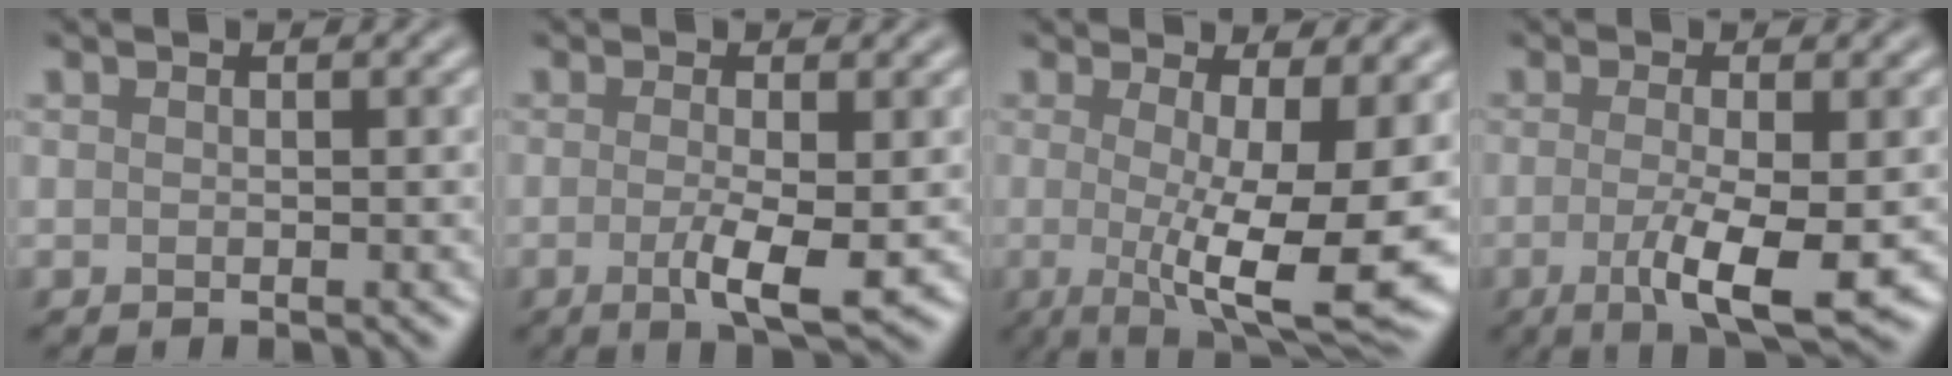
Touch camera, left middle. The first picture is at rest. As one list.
[{"total": 3.8, "force": [-0.9, 0.7, 3.6], "torque": [-0.070, -0.011, -0.017]}, {"total": 11.8, "force": [-1.2, 2.7, 11.4], "torque": [-0.146, -0.014, -0.017]}, {"total": 5.6, "force": [-1.5, 1.2, 5.2], "torque": [-0.096, -0.012, -0.029]}]